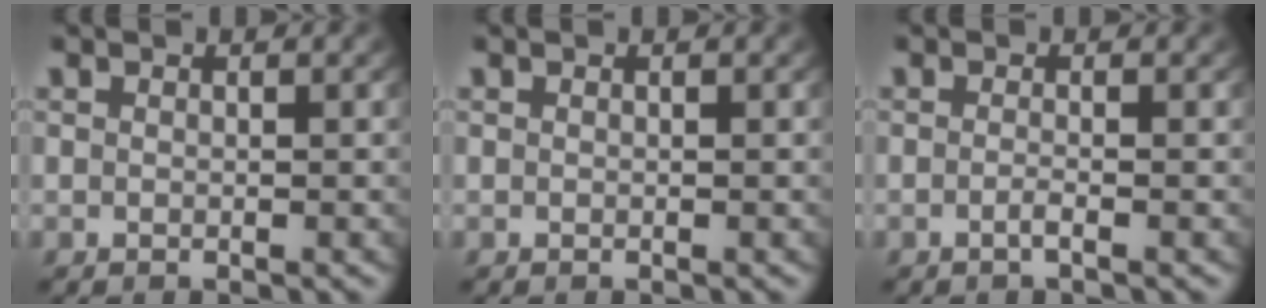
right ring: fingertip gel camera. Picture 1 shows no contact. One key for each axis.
{"total": 0.0}
{"total": 1.0, "fx": -0.7, "fy": -0.1, "fz": 0.6, "tx": -0.015, "ty": -0.003, "tz": -0.014}